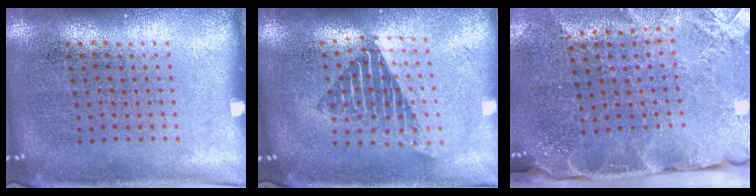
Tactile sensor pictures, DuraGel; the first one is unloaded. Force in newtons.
{"total": 1.7, "press": 1.4, "slide": 1.0}
{"total": 3.8, "press": 3.2, "slide": 2.1}